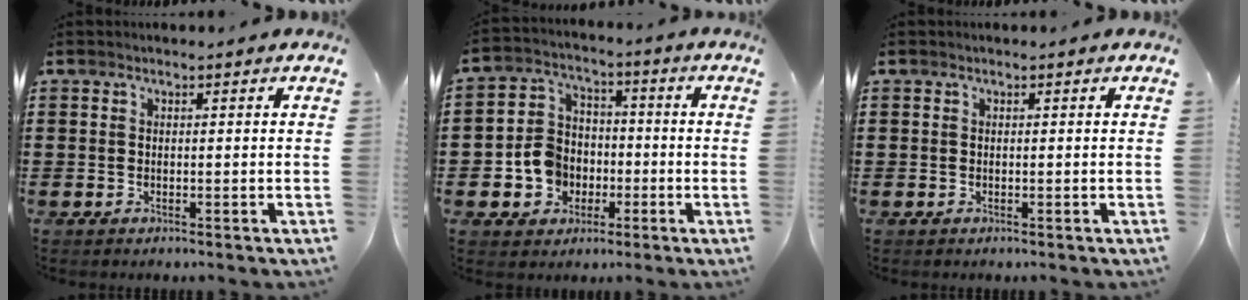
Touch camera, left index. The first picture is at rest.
{"total": 7.3, "force": [-2.0, 6.5, 2.7], "torque": [-0.085, 0.019, -0.037]}
{"total": 0.0}